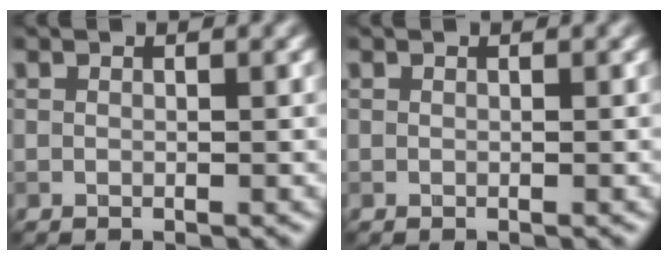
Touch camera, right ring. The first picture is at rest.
{"total": 0.0}